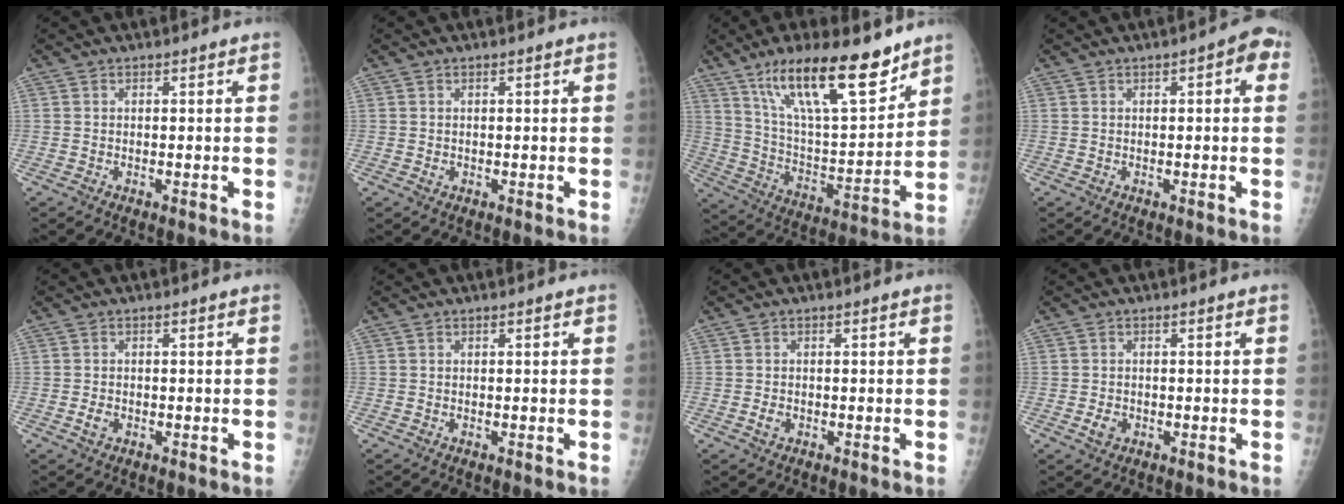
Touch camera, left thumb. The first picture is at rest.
{"total": 0.5, "force": [0.0, 0.5, 0.1], "torque": [0.006, 0.000, 0.001]}
{"total": 21.0, "force": [14.0, 6.2, 14.4], "torque": [-0.214, -0.066, 0.250]}
{"total": 4.4, "force": [1.2, 1.6, 3.9], "torque": [-0.040, 0.010, 0.008]}
{"total": 1.5, "force": [-0.6, 1.2, 0.8], "torque": [-0.013, 0.003, -0.011]}
{"total": 0.0}
{"total": 1.2, "force": [-0.5, 1.0, 0.6], "torque": [-0.009, 0.001, -0.008]}
{"total": 2.0, "force": [-0.7, 1.6, 0.9], "torque": [-0.012, 0.001, -0.010]}